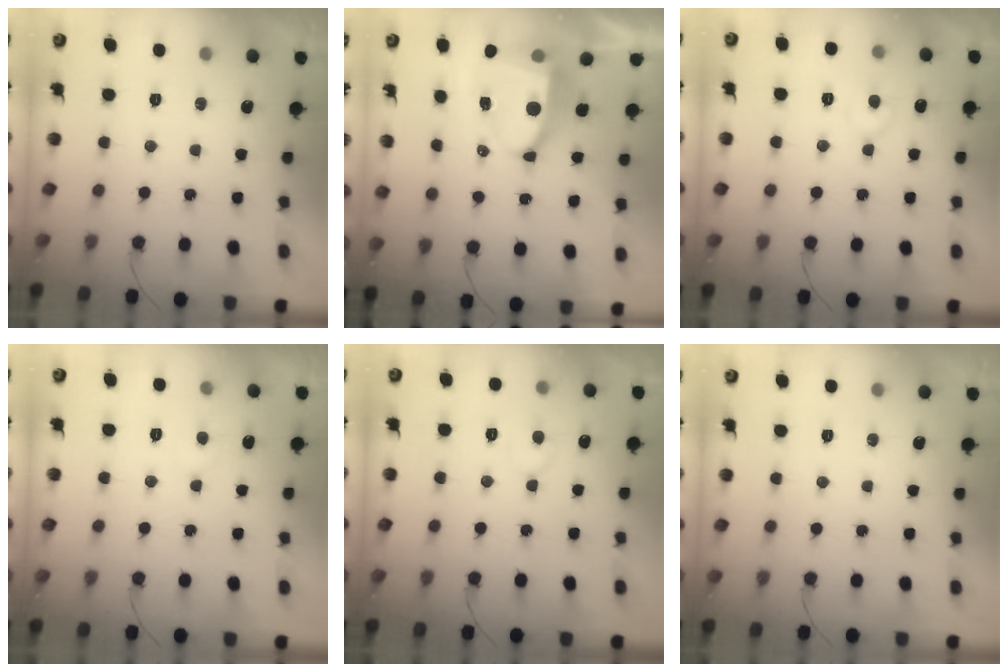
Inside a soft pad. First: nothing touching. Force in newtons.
{"total": 9.4, "press": 9.3, "slide": 1.2}
{"total": 7.0, "press": 7.0, "slide": 0.7}
{"total": 4.5, "press": 4.4, "slide": 0.4}
{"total": 6.5, "press": 6.5, "slide": 0.4}
{"total": 0.0}